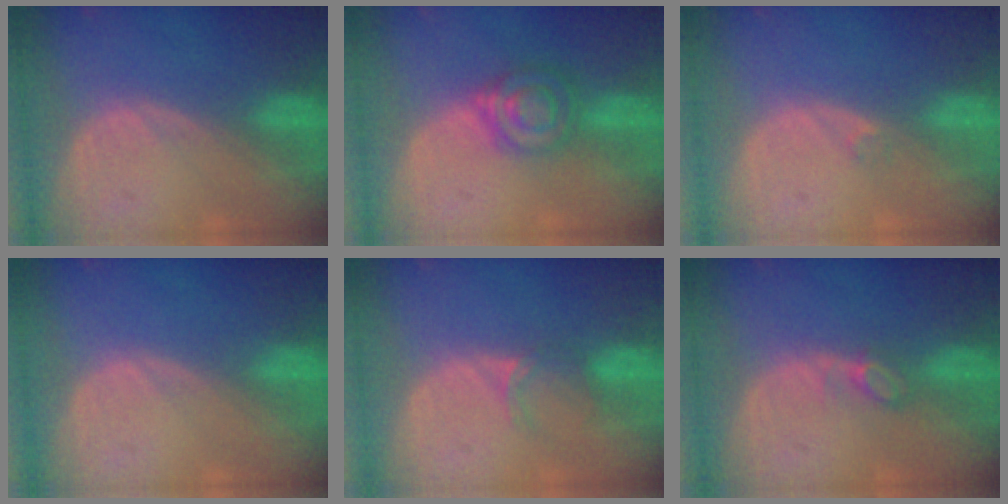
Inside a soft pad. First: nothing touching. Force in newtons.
{"total": 6.5, "press": 5.8, "slide": 3.0}
{"total": 0.8, "press": 0.7, "slide": 0.4}
{"total": 0.0}
{"total": 2.5, "press": 2.0, "slide": 1.4}
{"total": 2.2, "press": 2.2, "slide": 0.3}